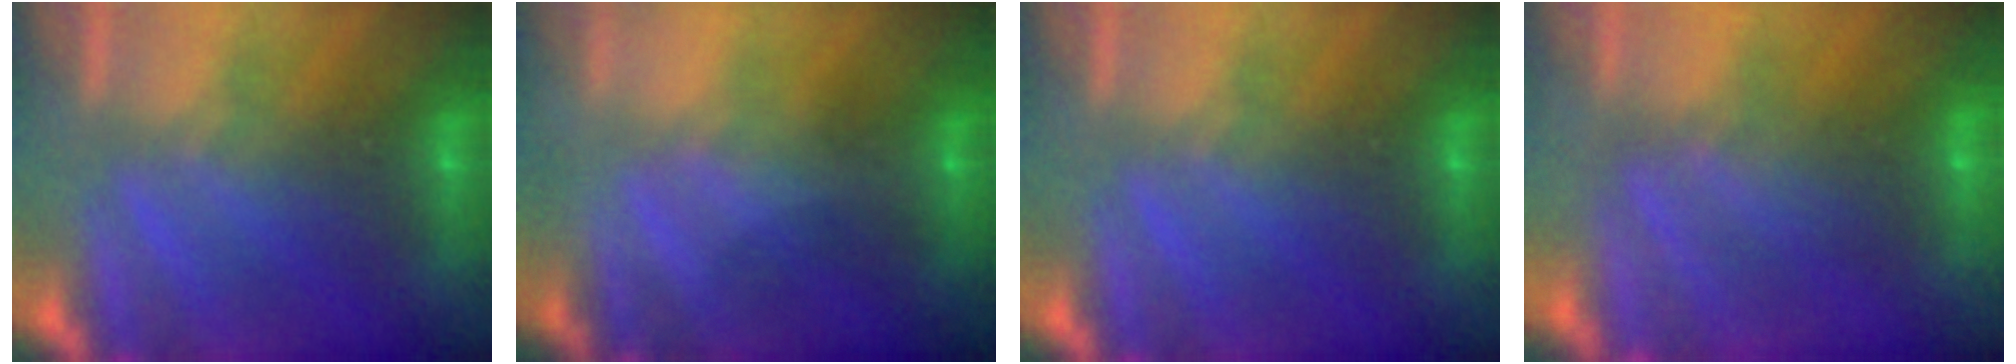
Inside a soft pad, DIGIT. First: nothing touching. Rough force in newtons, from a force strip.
{"total": 1.6}
{"total": 0.0}
{"total": 2.6}